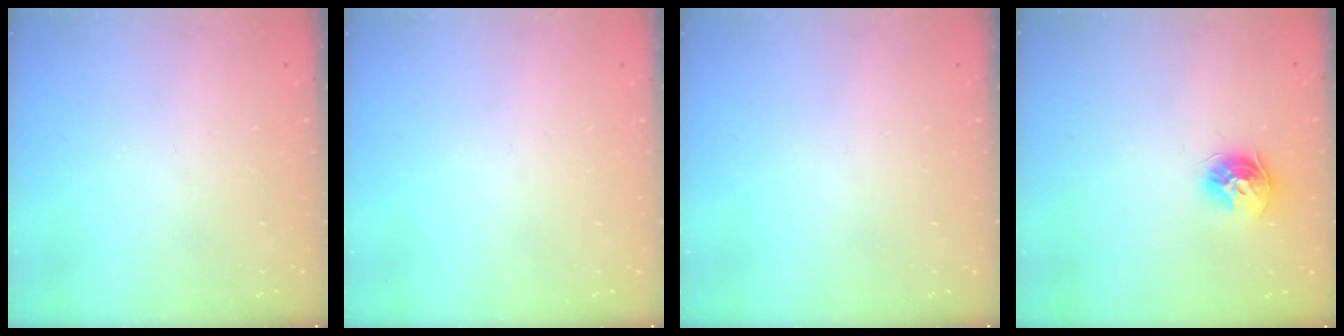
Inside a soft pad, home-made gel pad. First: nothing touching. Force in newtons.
{"total": 0.0}
{"total": 0.0}
{"total": 9.5, "press": 9.4, "slide": 0.9}